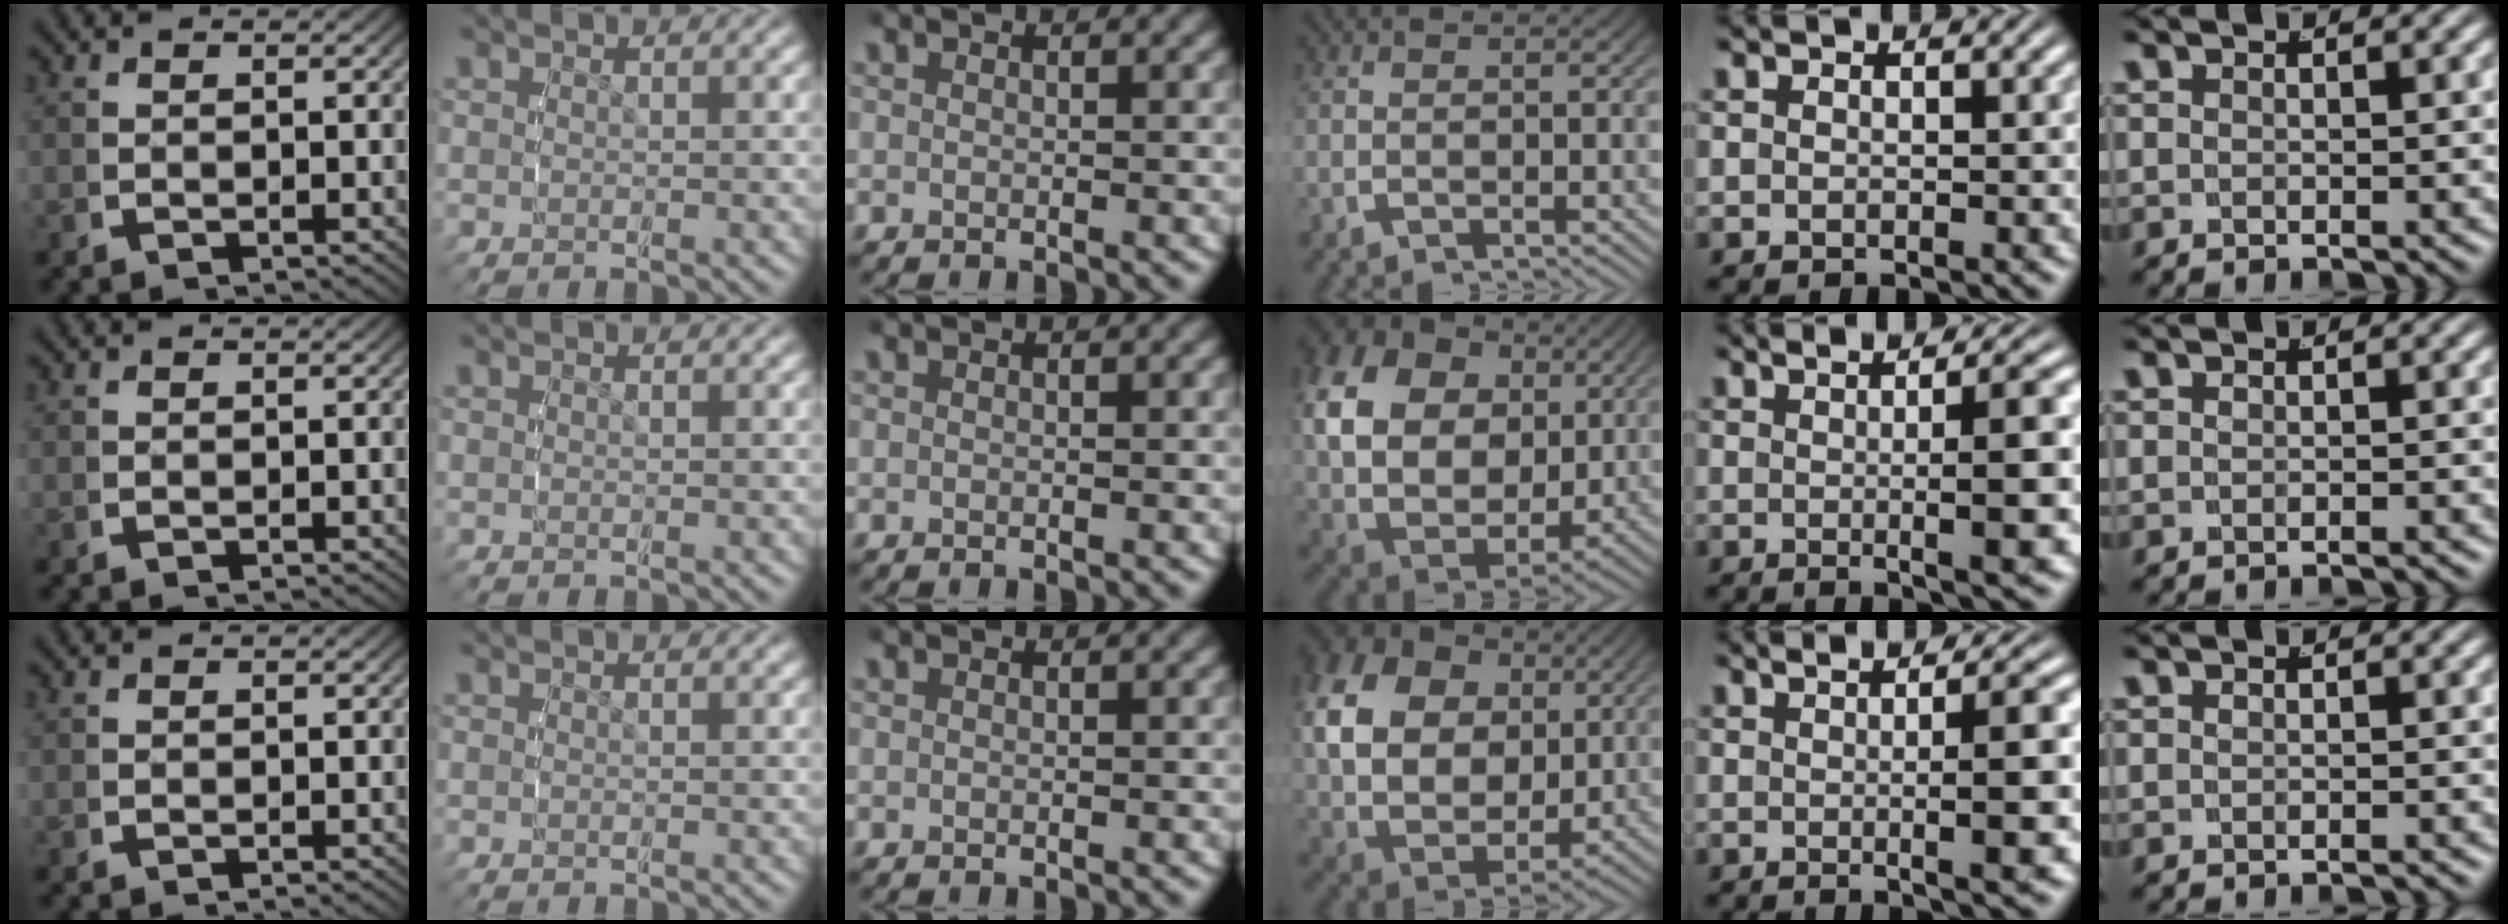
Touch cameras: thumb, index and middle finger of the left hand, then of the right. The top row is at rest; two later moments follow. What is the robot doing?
{"motion": "lift_and_place", "object": "cloth"}